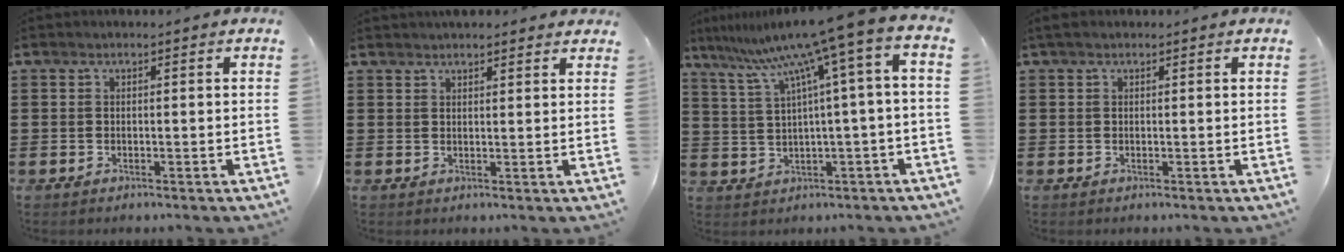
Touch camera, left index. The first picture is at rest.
{"total": 2.3, "force": [2.2, 0.3, 0.5], "torque": [-0.014, 0.001, 0.042]}
{"total": 7.9, "force": [4.2, -1.3, 6.6], "torque": [-0.141, -0.043, 0.059]}
{"total": 0.7, "force": [0.3, 0.5, 0.5], "torque": [-0.010, 0.006, 0.005]}